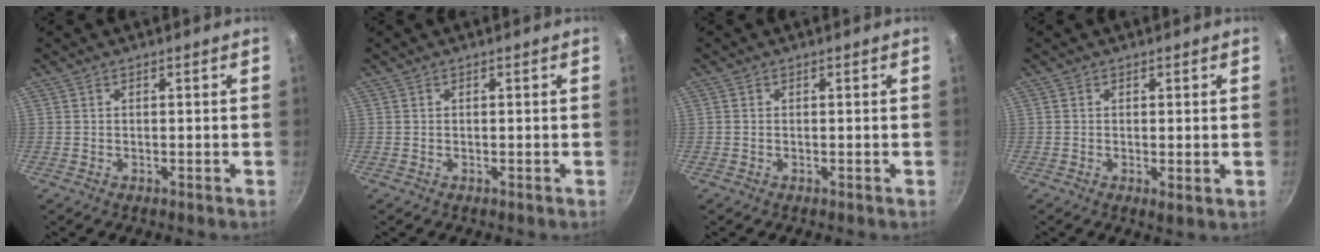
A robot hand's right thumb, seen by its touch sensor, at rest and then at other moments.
{"total": 0.0}
{"total": 0.0}
{"total": 1.7, "force": [0.0, 0.5, 1.7], "torque": [-0.029, -0.008, 0.000]}